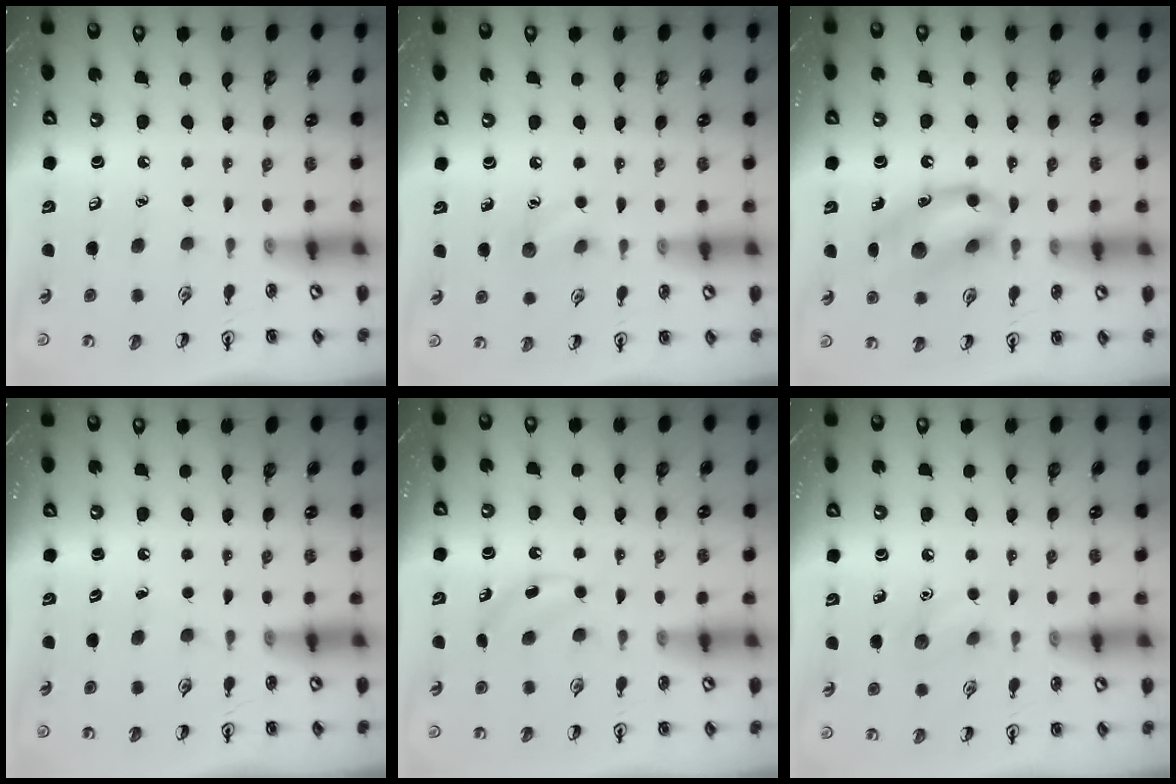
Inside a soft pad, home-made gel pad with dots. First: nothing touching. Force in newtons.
{"total": 5.7, "press": 5.4, "slide": 1.8}
{"total": 12.6, "press": 12.4, "slide": 2.3}
{"total": 0.0}
{"total": 2.6, "press": 2.4, "slide": 0.8}
{"total": 5.8, "press": 5.6, "slide": 1.7}